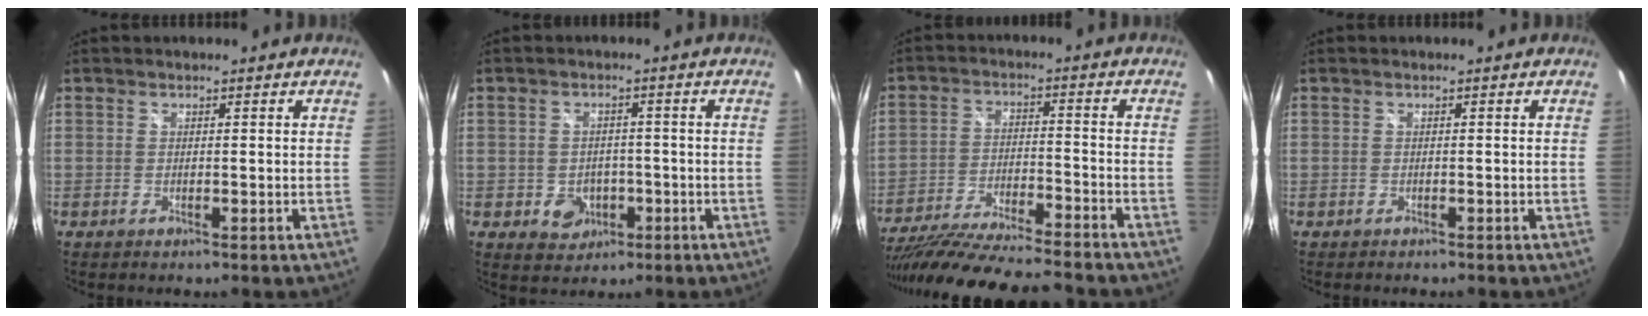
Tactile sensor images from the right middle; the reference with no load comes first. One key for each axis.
{"total": 5.3, "fx": -1.8, "fy": 4.7, "fz": 1.8, "tx": -0.045, "ty": 0.007, "tz": -0.011}
{"total": 21.8, "fx": -19.0, "fy": 2.5, "fz": 10.4, "tx": -0.196, "ty": -0.046, "tz": -0.300}
{"total": 0.8, "fx": -0.7, "fy": 0.2, "fz": 0.2, "tx": -0.006, "ty": -0.001, "tz": -0.010}